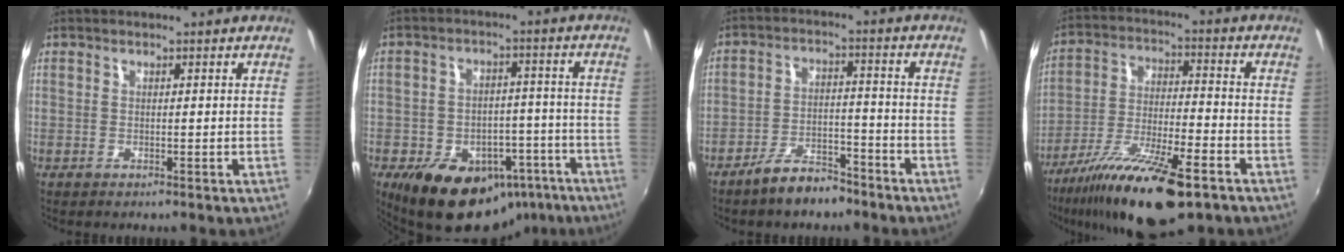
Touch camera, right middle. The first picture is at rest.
{"total": 19.2, "force": [-11.7, 11.7, 9.8], "torque": [-0.180, 0.016, -0.143]}
{"total": 7.7, "force": [-6.2, 2.8, 3.5], "torque": [-0.073, 0.014, -0.096]}
{"total": 18.9, "force": [-12.7, 4.5, 13.3], "torque": [-0.249, -0.040, -0.220]}